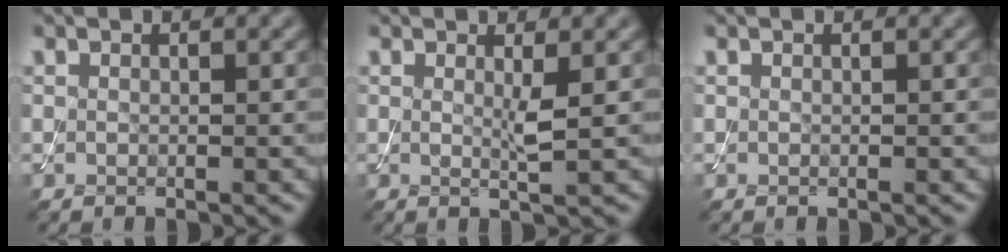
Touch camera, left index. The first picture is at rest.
{"total": 1.6, "force": [0.3, 0.1, 1.6], "torque": [-0.034, -0.007, 0.004]}
{"total": 0.0}